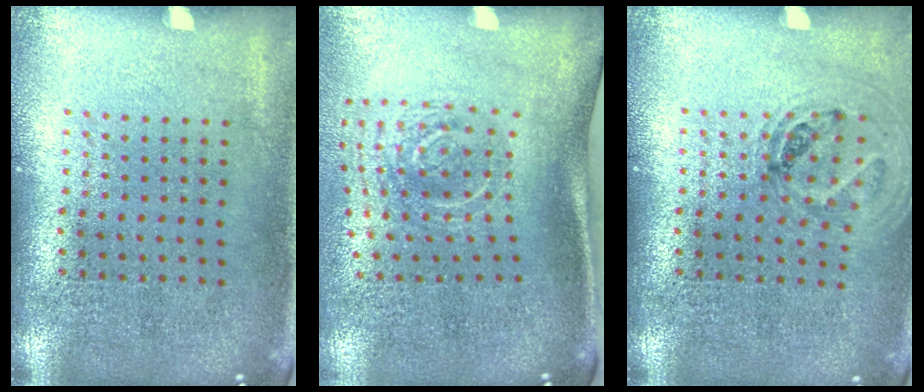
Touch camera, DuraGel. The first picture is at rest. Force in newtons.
{"total": 2.0, "press": 1.3, "slide": 1.5}
{"total": 1.0, "press": 1.0, "slide": 0.2}